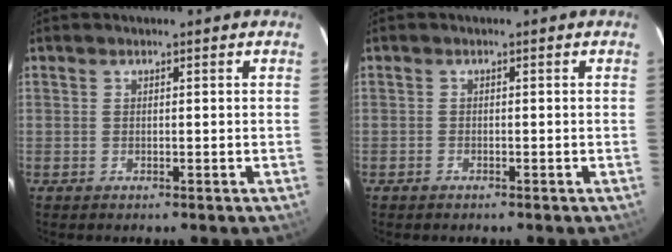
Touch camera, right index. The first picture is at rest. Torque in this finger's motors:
{"motor_torque": [0.18, -0.23, 0.03, -0.03]}